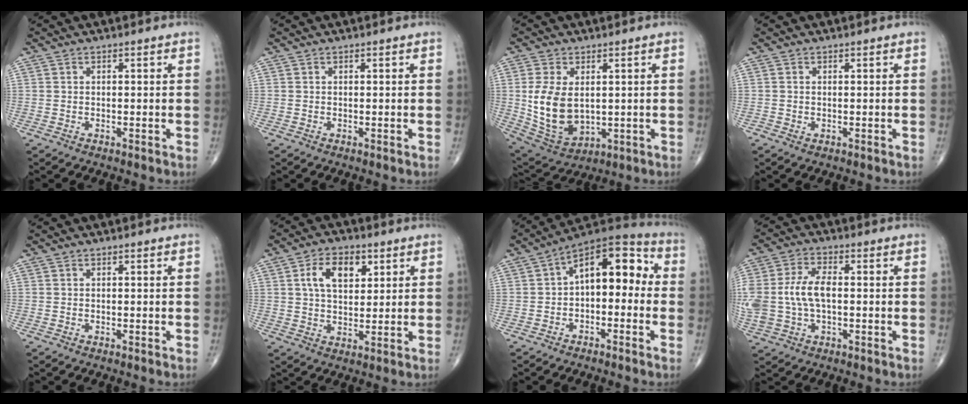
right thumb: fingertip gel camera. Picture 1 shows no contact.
{"total": 0.0}
{"total": 12.3, "force": [0.9, 7.7, 9.5], "torque": [-0.175, -0.012, 0.038]}
{"total": 0.6, "force": [-0.1, 0.5, 0.3], "torque": [-0.002, 0.000, 0.000]}
{"total": 0.0}
{"total": 8.7, "force": [3.0, 5.2, 6.2], "torque": [-0.088, -0.005, 0.051]}
{"total": 12.8, "force": [0.2, 7.4, 10.5], "torque": [-0.117, 0.048, -0.015]}
{"total": 11.7, "force": [-0.3, 6.9, 9.5], "torque": [-0.219, 0.017, -0.002]}